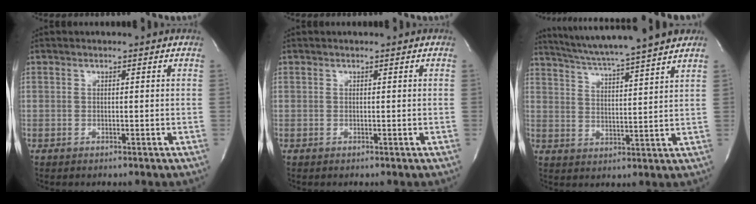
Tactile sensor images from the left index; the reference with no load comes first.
{"total": 0.0}
{"total": 15.1, "force": [13.2, -1.0, 7.2], "torque": [-0.128, 0.003, 0.191]}